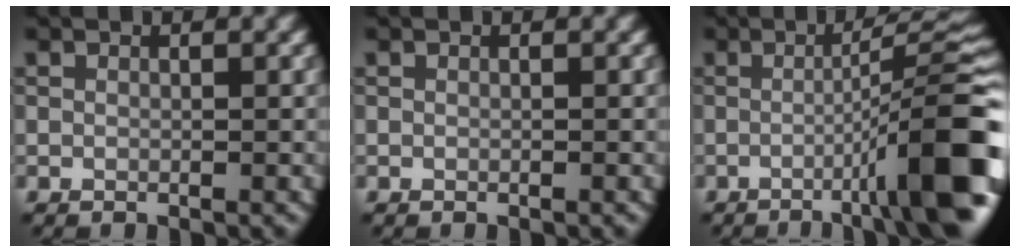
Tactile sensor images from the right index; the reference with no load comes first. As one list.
[{"total": 0.0}, {"total": 11.4, "force": [-3.9, 1.5, 10.7], "torque": [-0.129, 0.015, -0.059]}]